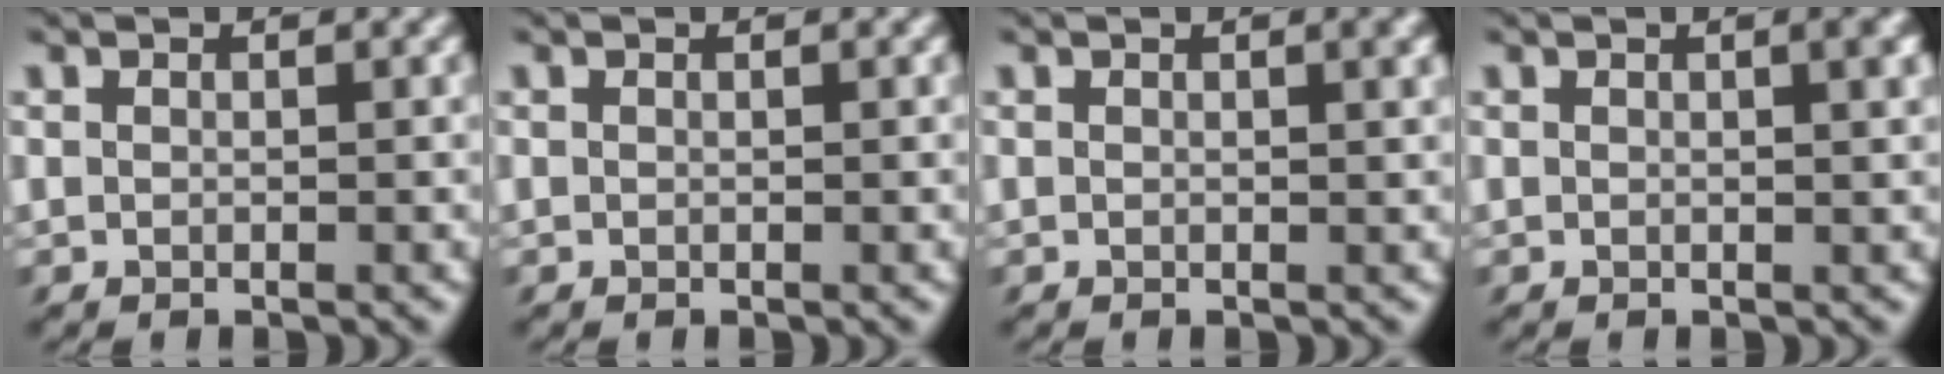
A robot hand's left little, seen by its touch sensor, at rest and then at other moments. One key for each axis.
{"total": 0.0}
{"total": 2.6, "fx": 1.1, "fy": 1.2, "fz": 2.0, "tx": -0.035, "ty": -0.001, "tz": 0.021}
{"total": 3.3, "fx": 1.3, "fy": 1.4, "fz": 2.7, "tx": -0.044, "ty": 0.000, "tz": 0.027}